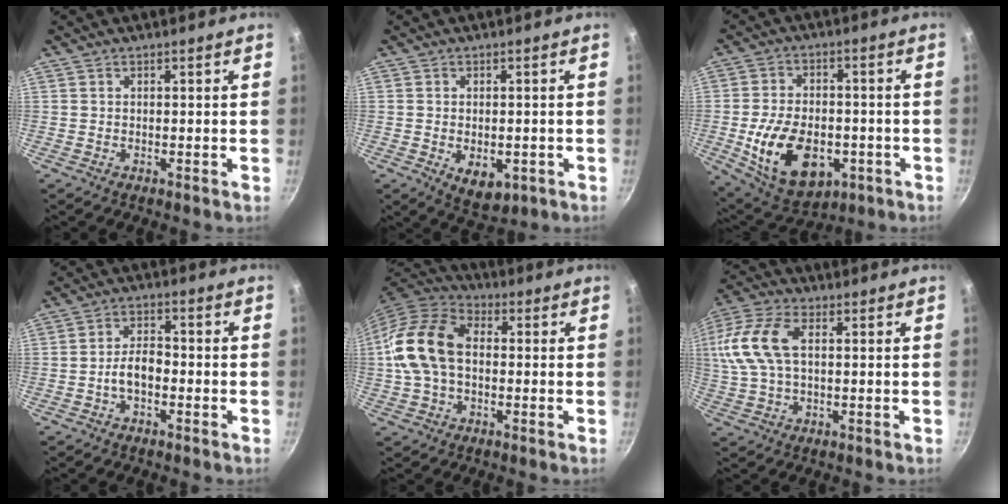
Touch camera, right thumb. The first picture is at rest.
{"total": 6.6, "force": [-1.8, 4.0, 4.9], "torque": [-0.056, -0.003, -0.014]}
{"total": 17.6, "force": [-4.7, 11.1, 12.8], "torque": [-0.202, 0.011, -0.060]}
{"total": 5.2, "force": [-1.8, 2.9, 4.0], "torque": [-0.058, 0.028, -0.035]}
{"total": 15.2, "force": [0.2, 10.3, 11.1], "torque": [-0.193, 0.032, -0.011]}
{"total": 15.6, "force": [3.0, 9.1, 12.3], "torque": [-0.266, 0.024, 0.047]}